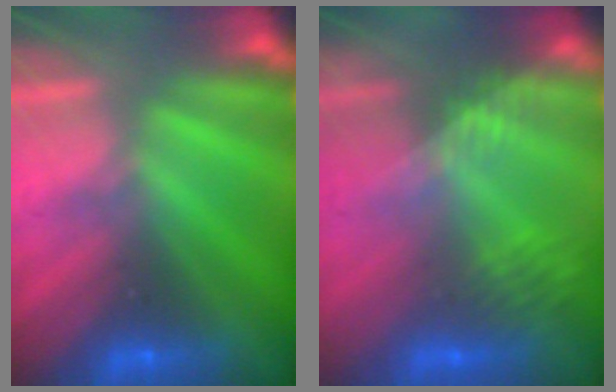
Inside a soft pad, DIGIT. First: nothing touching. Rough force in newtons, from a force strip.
{"total": 2.4}